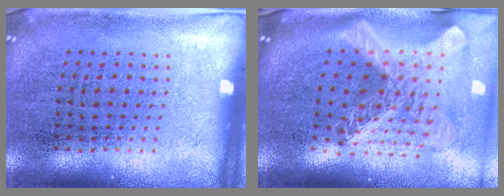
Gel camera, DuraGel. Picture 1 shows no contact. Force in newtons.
{"total": 3.0, "press": 2.1, "slide": 2.1}